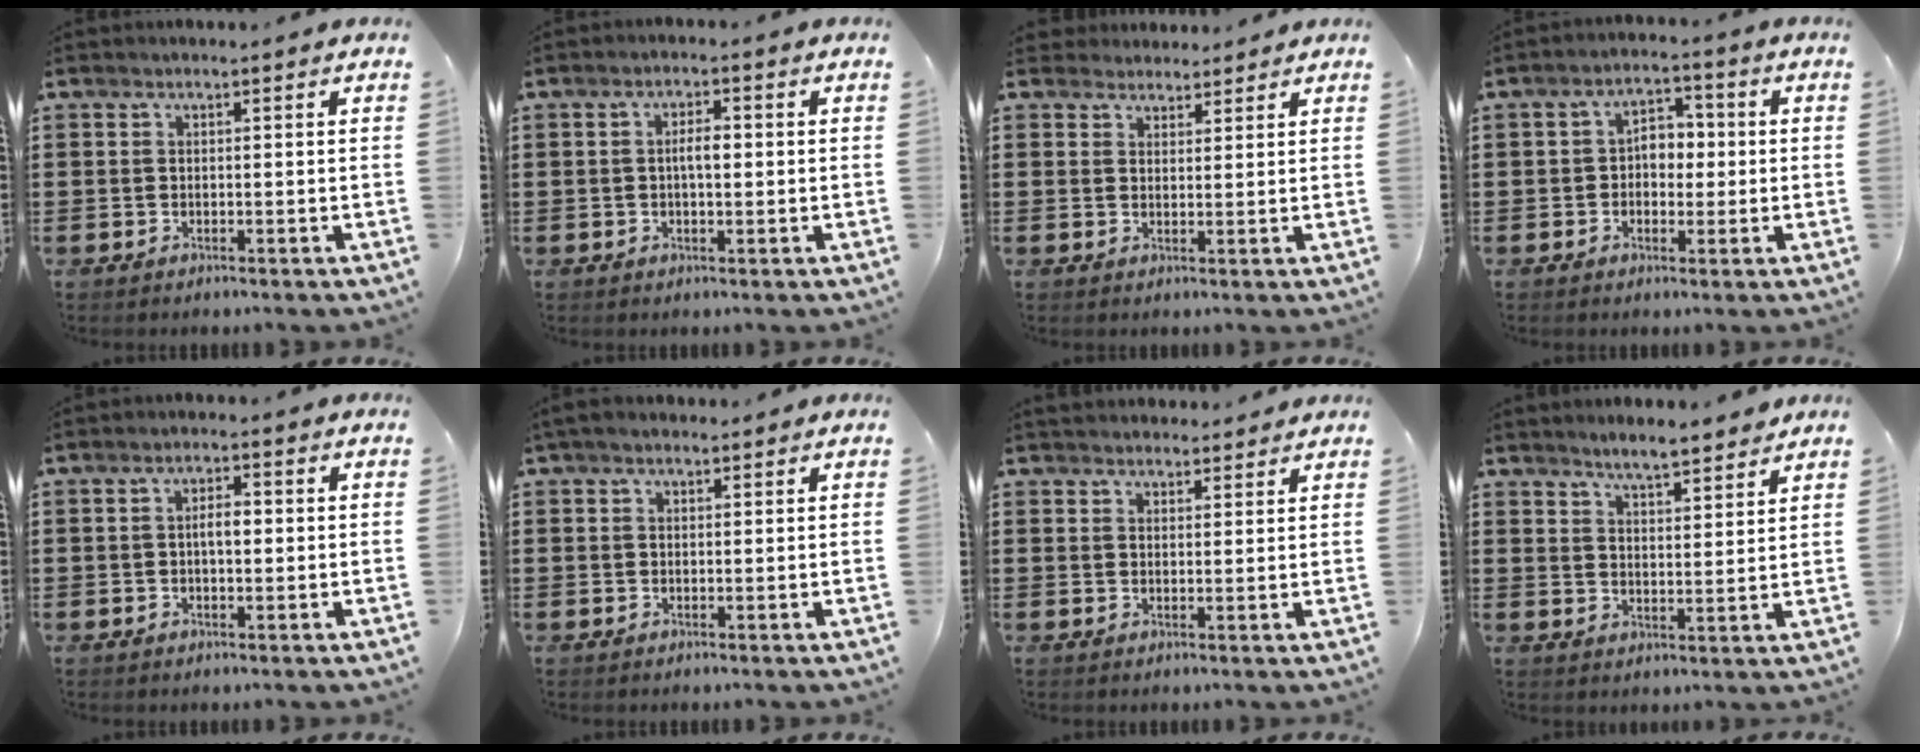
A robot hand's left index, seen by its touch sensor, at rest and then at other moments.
{"total": 2.8, "force": [-0.1, 1.0, 2.6], "torque": [-0.049, 0.002, -0.004]}
{"total": 2.7, "force": [2.2, 1.3, -0.5], "torque": [0.001, 0.003, 0.044]}
{"total": 3.9, "force": [-0.4, 2.9, 2.5], "torque": [-0.049, 0.009, -0.016]}
{"total": 2.8, "force": [-0.1, 1.2, 2.6], "torque": [-0.049, 0.004, -0.004]}
{"total": 1.6, "force": [1.0, 1.1, 0.4], "torque": [-0.012, 0.008, 0.020]}
{"total": 2.3, "force": [2.2, 0.6, -0.4], "torque": [0.001, -0.003, 0.043]}
{"total": 4.0, "force": [4.0, 0.1, 0.5], "torque": [-0.025, -0.016, 0.072]}